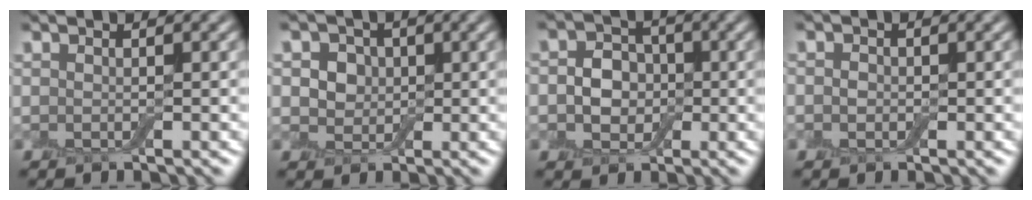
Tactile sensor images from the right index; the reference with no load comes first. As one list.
[{"total": 4.0, "force": [1.0, 3.4, 1.8], "torque": [-0.028, 0.004, 0.005]}, {"total": 4.1, "force": [-0.7, 3.4, 2.1], "torque": [-0.021, -0.004, -0.024]}, {"total": 0.9, "force": [-0.4, 0.8, 0.2], "torque": [-0.001, 0.000, -0.011]}]